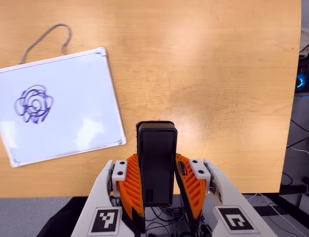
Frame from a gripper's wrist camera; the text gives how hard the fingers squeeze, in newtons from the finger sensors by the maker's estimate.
{"total": 4.2, "left": 2.8, "right": 5.6}